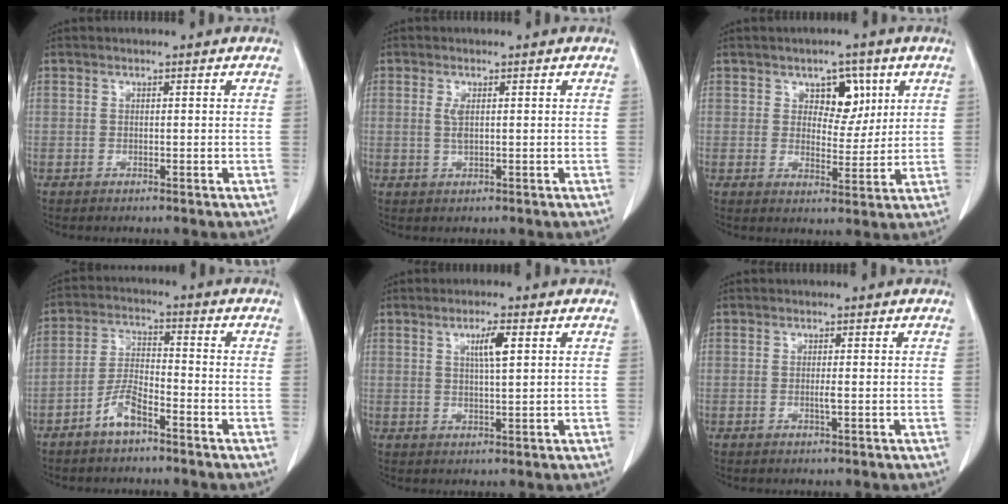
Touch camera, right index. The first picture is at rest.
{"total": 1.9, "force": [0.4, 0.5, 1.8], "torque": [-0.041, -0.003, 0.009]}
{"total": 5.8, "force": [2.5, 3.5, 3.9], "torque": [-0.045, 0.007, 0.039]}
{"total": 5.5, "force": [-3.7, 1.5, 3.8], "torque": [-0.088, 0.005, -0.069]}
{"total": 3.8, "force": [1.4, 0.3, 3.6], "torque": [-0.061, -0.001, 0.023]}
{"total": 1.0, "force": [-0.2, -0.1, 0.9], "torque": [-0.020, -0.003, -0.004]}